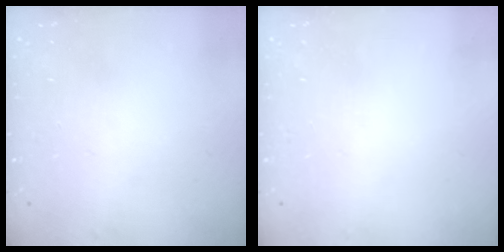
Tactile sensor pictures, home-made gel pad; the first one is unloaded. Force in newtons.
{"total": 0.0}